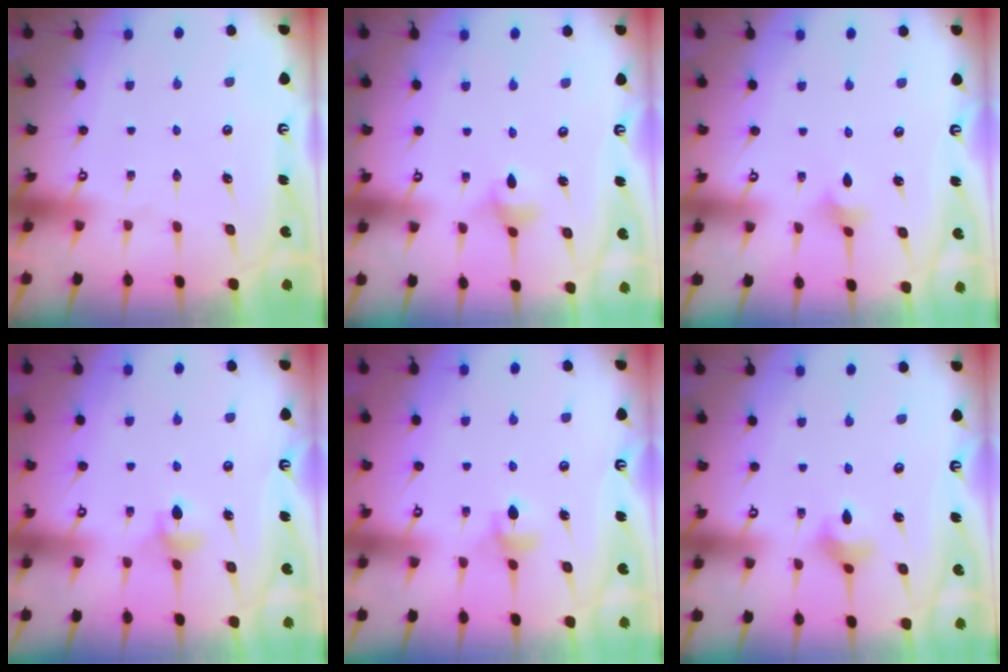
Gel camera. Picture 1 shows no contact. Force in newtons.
{"total": 4.2, "press": 4.2, "slide": 0.7}
{"total": 1.8, "press": 1.7, "slide": 0.5}
{"total": 4.9, "press": 4.9, "slide": 0.5}
{"total": 4.9, "press": 4.9, "slide": 0.5}
{"total": 4.3, "press": 4.3, "slide": 0.6}